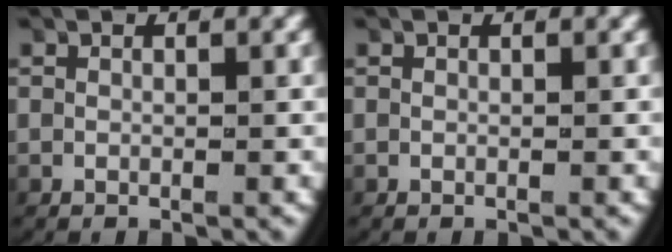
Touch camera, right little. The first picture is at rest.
{"total": 0.0}